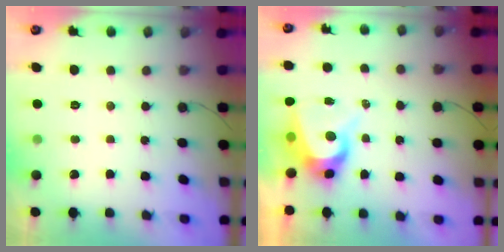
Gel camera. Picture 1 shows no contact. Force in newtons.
{"total": 8.0, "press": 8.0, "slide": 0.6}